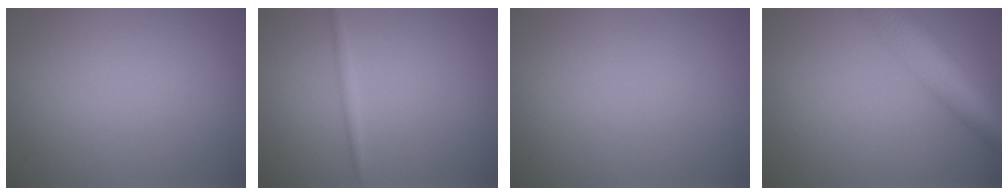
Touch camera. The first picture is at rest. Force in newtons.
{"total": 1.0, "press": 1.0, "slide": 0.0}
{"total": 0.0}
{"total": 8.2, "press": 8.2, "slide": 0.4}